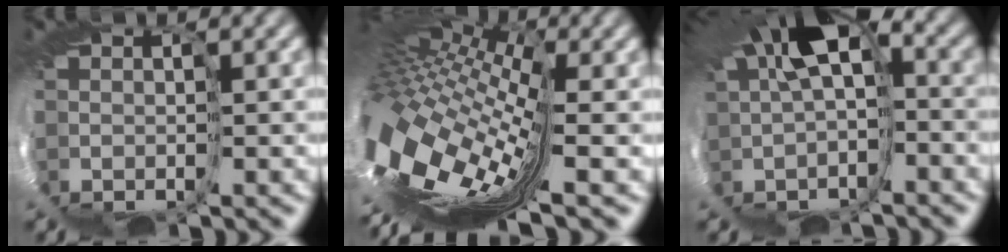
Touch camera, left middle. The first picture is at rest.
{"total": 12.5, "force": [-0.8, 4.7, 11.6], "torque": [-0.193, -0.014, -0.003]}
{"total": 6.3, "force": [0.2, 2.4, 5.8], "torque": [-0.096, -0.009, 0.023]}